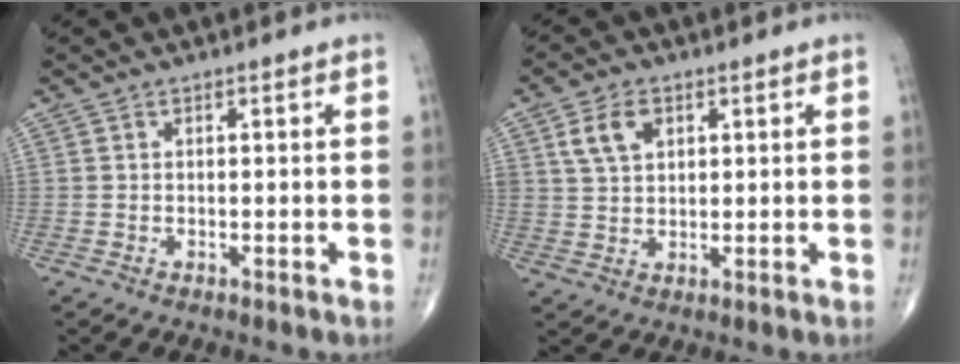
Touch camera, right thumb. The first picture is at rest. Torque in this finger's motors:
{"motor_torque": [0.63, 1.47, 0.67, 0.46, 0.07]}